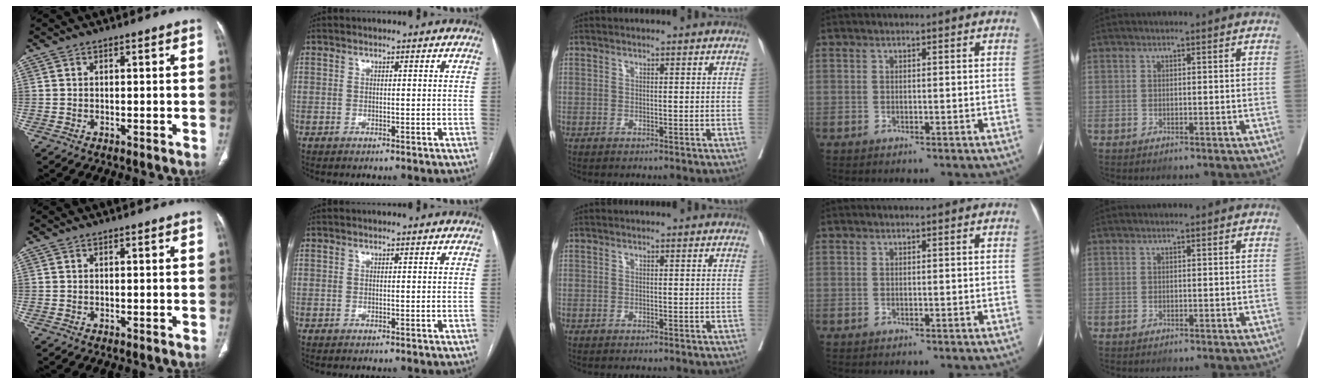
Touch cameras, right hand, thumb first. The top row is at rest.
{}